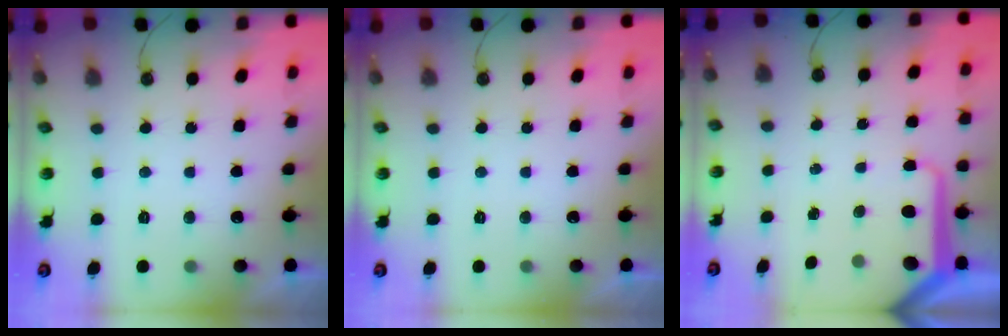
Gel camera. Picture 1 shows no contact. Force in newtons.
{"total": 0.0}
{"total": 8.4, "press": 8.4, "slide": 0.8}